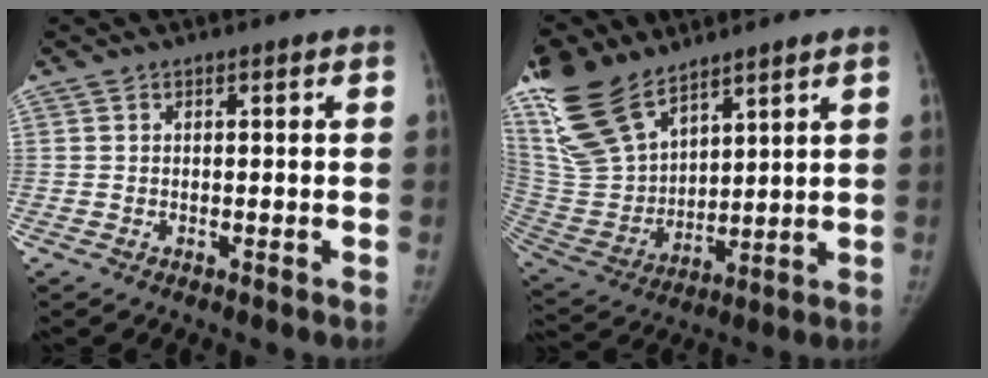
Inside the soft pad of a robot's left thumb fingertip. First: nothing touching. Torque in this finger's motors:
{"motor_torque": [0.61, 0.04, 1.46, -1.31, 0.41]}